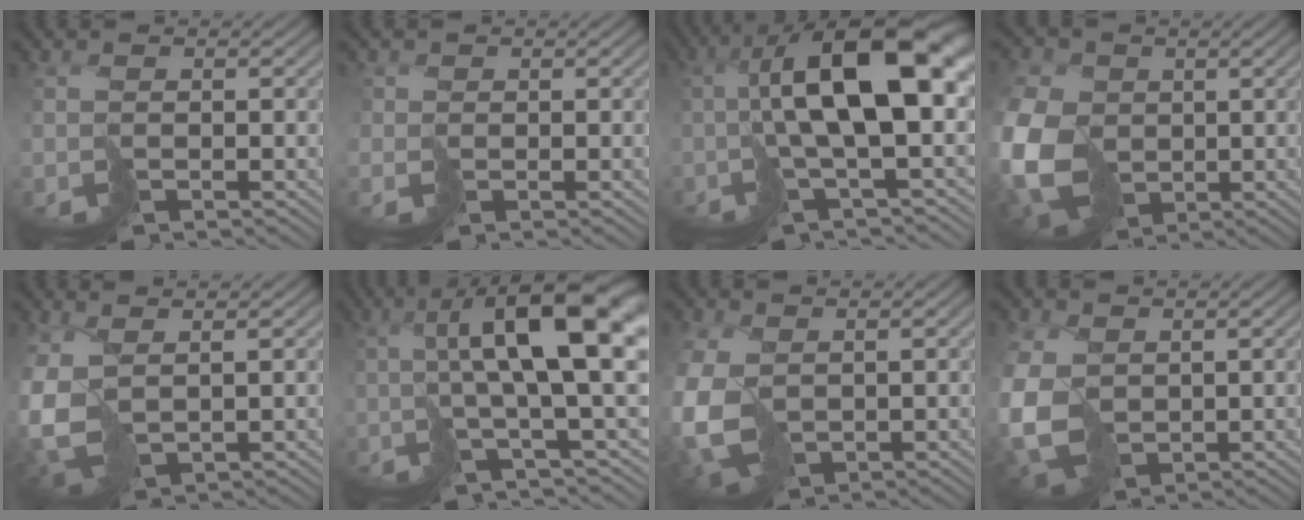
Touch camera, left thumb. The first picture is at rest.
{"total": 1.3, "force": [-0.2, 1.3, -0.1], "torque": [0.004, -0.005, -0.004]}
{"total": 13.7, "force": [0.4, 4.3, 13.0], "torque": [-0.231, 0.013, 0.011]}
{"total": 13.9, "force": [-1.2, 11.0, 8.5], "torque": [-0.237, -0.030, -0.018]}
{"total": 7.0, "force": [-0.2, 4.5, 5.3], "torque": [-0.153, -0.020, 0.004]}
{"total": 14.3, "force": [1.3, 3.6, 13.8], "torque": [-0.206, 0.005, 0.036]}
{"total": 8.2, "force": [-1.0, 6.1, 5.4], "torque": [-0.174, -0.025, -0.010]}
{"total": 8.5, "force": [-0.2, 6.6, 5.4], "torque": [-0.171, -0.021, 0.001]}